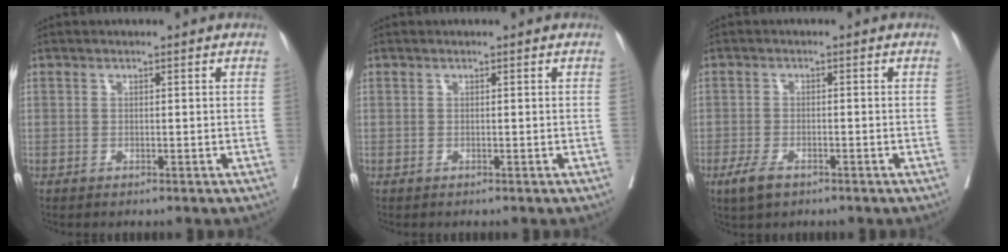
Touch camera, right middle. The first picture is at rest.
{"total": 0.0}
{"total": 3.5, "force": [-2.2, 1.5, 2.4], "torque": [-0.052, -0.004, -0.037]}